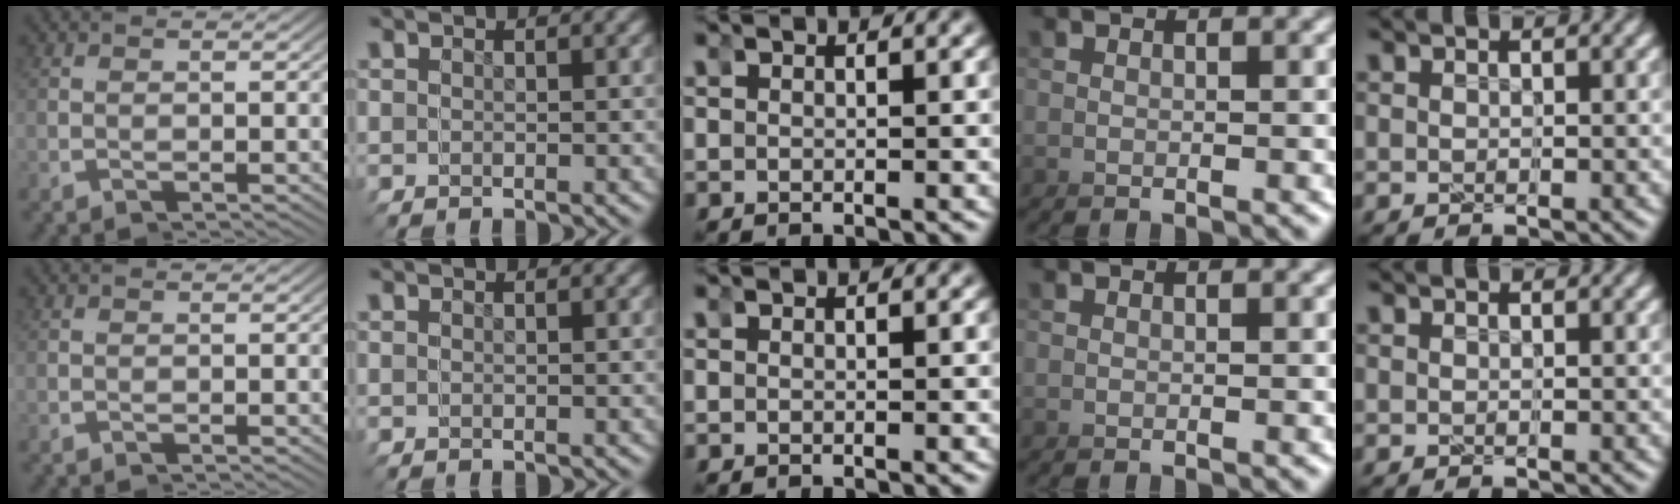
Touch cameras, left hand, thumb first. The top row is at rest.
{}